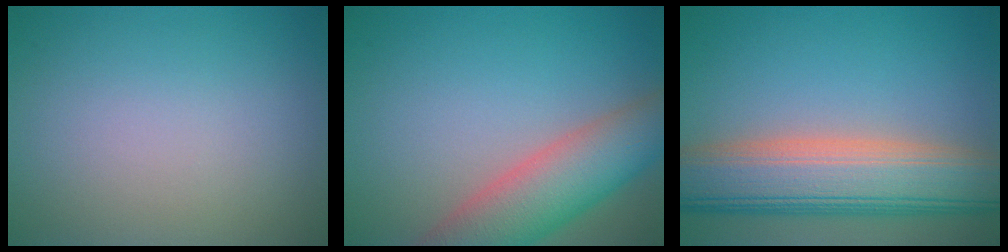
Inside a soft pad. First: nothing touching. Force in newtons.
{"total": 7.6, "press": 7.6, "slide": 0.5}
{"total": 10.2, "press": 10.2, "slide": 1.1}